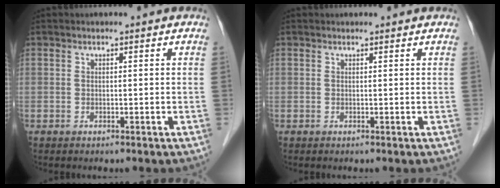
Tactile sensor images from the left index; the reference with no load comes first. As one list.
[{"total": 1.5, "force": [1.4, 0.2, 0.3], "torque": [-0.009, 0.013, 0.018]}]